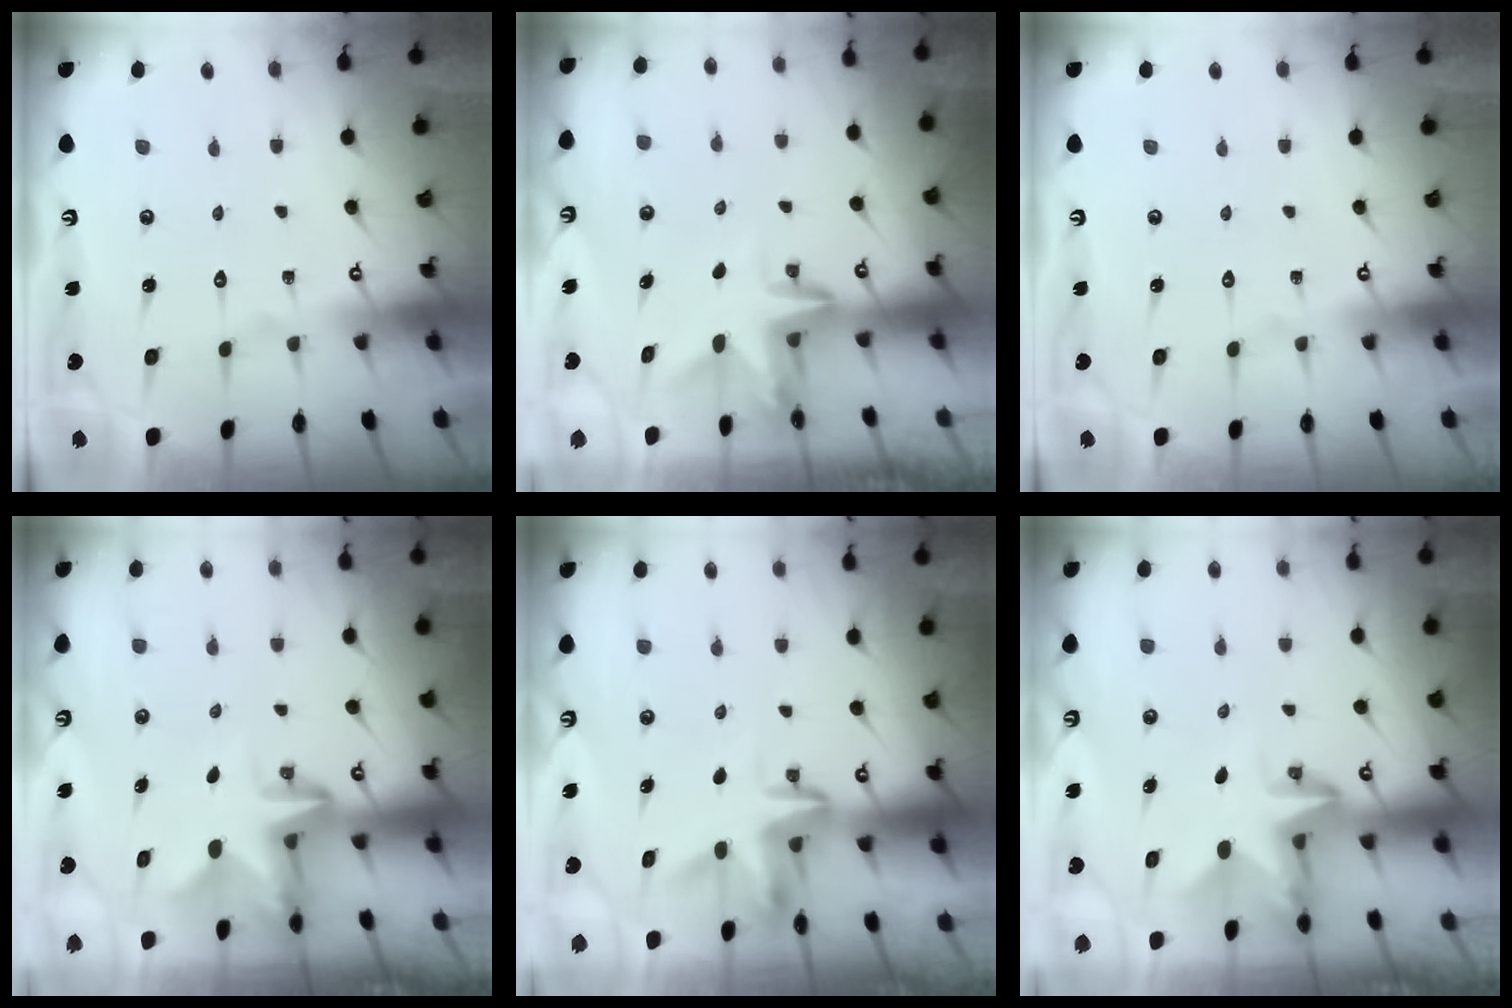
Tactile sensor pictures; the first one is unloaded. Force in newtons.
{"total": 3.2, "press": 3.2, "slide": 0.3}
{"total": 0.0}
{"total": 2.4, "press": 2.3, "slide": 0.4}
{"total": 3.6, "press": 3.6, "slide": 0.2}
{"total": 2.8, "press": 2.8, "slide": 0.2}